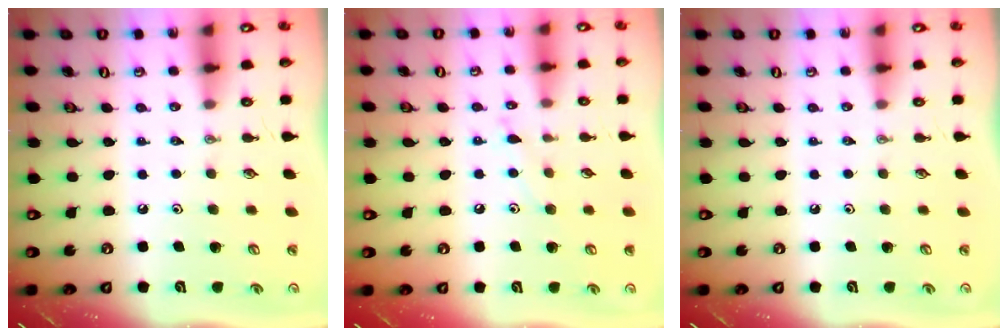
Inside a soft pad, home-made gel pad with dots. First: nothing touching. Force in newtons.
{"total": 6.5, "press": 6.5, "slide": 0.5}
{"total": 0.0}